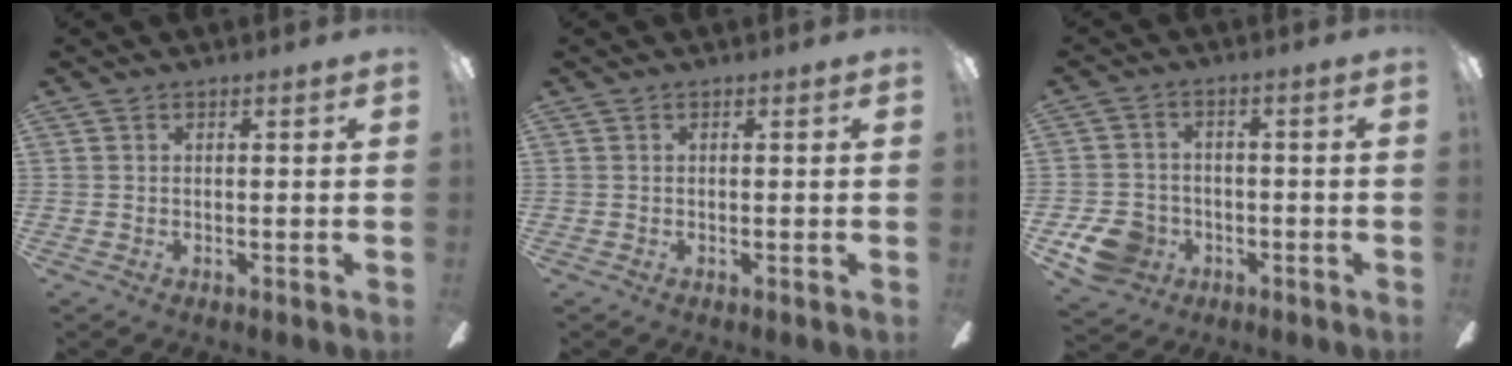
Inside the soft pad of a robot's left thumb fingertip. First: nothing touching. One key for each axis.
{"total": 0.0}
{"total": 8.6, "fx": -3.9, "fy": 6.9, "fz": 3.3, "tx": -0.074, "ty": 0.030, "tz": -0.071}